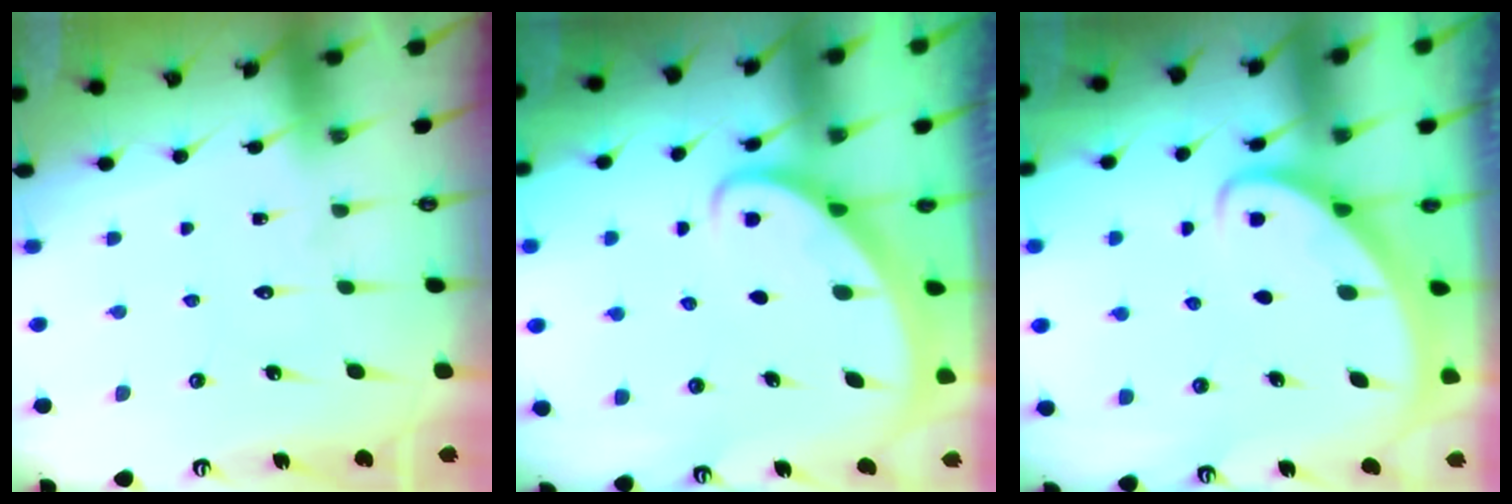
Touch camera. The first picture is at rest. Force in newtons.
{"total": 2.8, "press": 2.8, "slide": 0.2}
{"total": 2.7, "press": 2.7, "slide": 0.2}